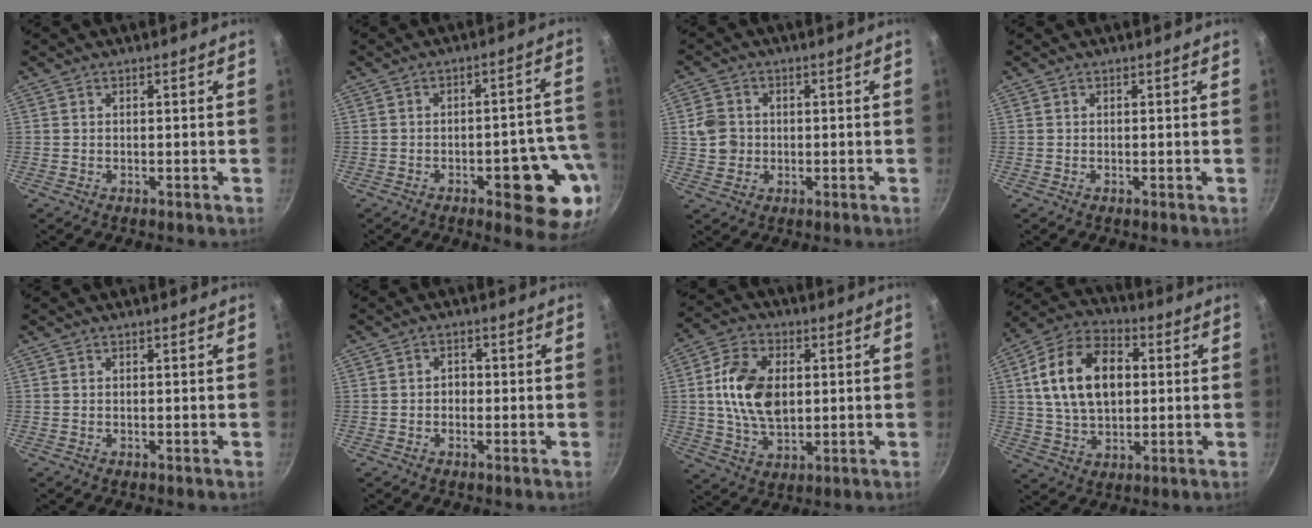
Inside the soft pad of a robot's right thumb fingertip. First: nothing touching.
{"total": 14.0, "force": [-5.1, 5.1, 12.0], "torque": [-0.100, 0.028, -0.064]}
{"total": 5.7, "force": [0.2, 5.1, 2.5], "torque": [-0.031, 0.004, 0.001]}
{"total": 0.0}
{"total": 0.0}
{"total": 2.2, "force": [-0.3, 1.8, 1.3], "torque": [-0.010, 0.007, -0.008]}
{"total": 13.7, "force": [1.5, 8.8, 10.4], "torque": [-0.175, 0.001, 0.025]}
{"total": 17.6, "force": [2.9, 11.4, 13.1], "torque": [-0.204, 0.014, 0.040]}